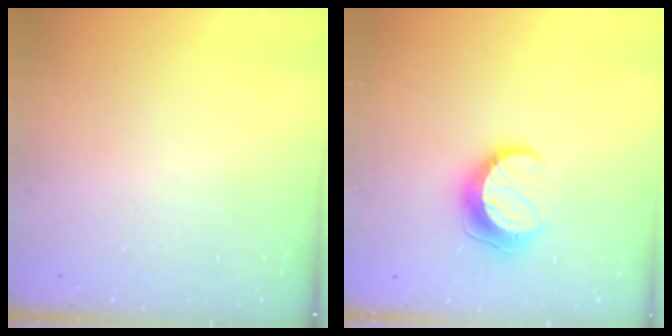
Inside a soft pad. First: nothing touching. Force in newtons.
{"total": 9.8, "press": 9.8, "slide": 0.6}